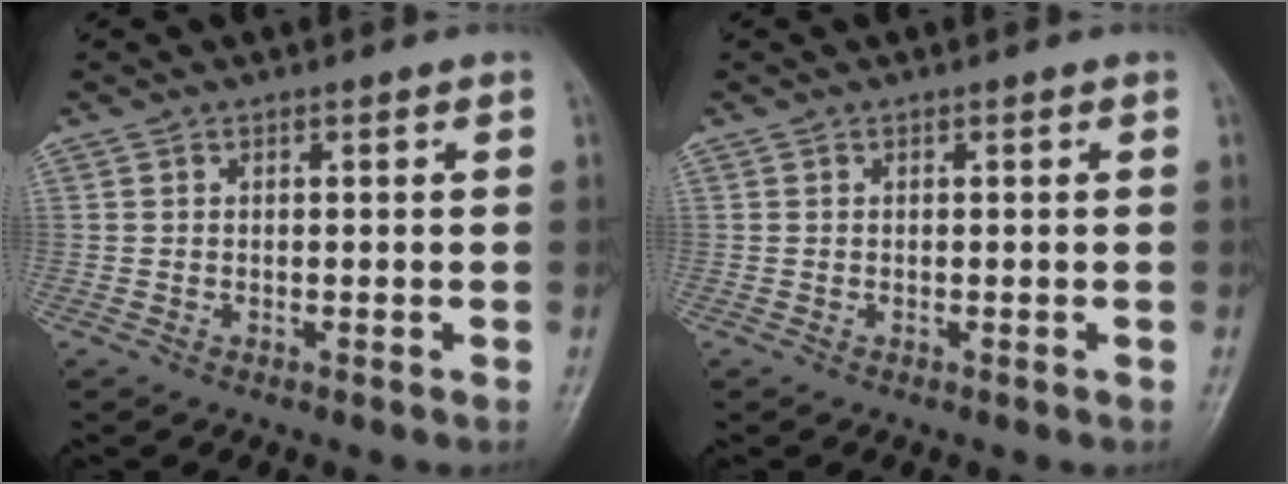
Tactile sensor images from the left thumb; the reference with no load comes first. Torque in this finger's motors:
{"motor_torque": [0.00, 0.00, -0.04, -0.07, 0.00]}